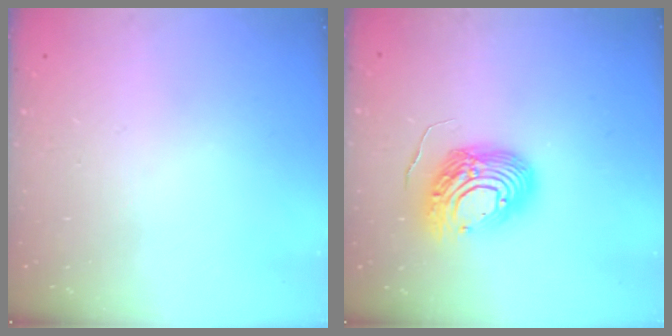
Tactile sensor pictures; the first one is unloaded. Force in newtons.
{"total": 12.2, "press": 12.0, "slide": 2.4}